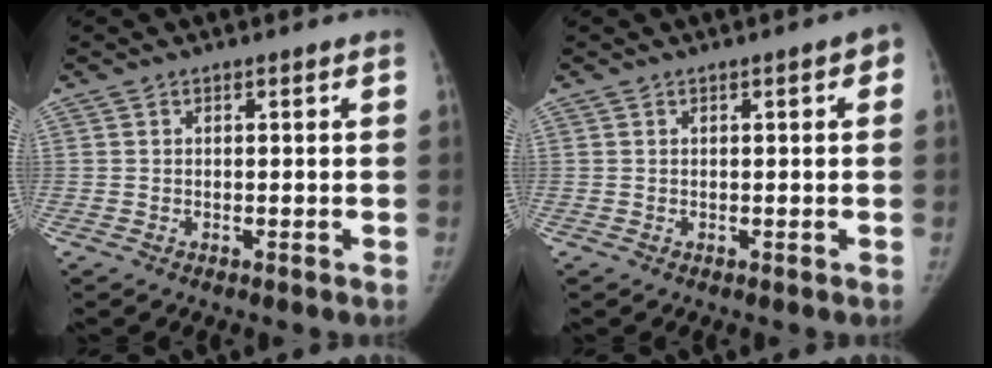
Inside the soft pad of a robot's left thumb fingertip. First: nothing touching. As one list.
[{"total": 2.5, "force": [0.7, 0.8, 2.2], "torque": [-0.021, 0.003, 0.004]}]